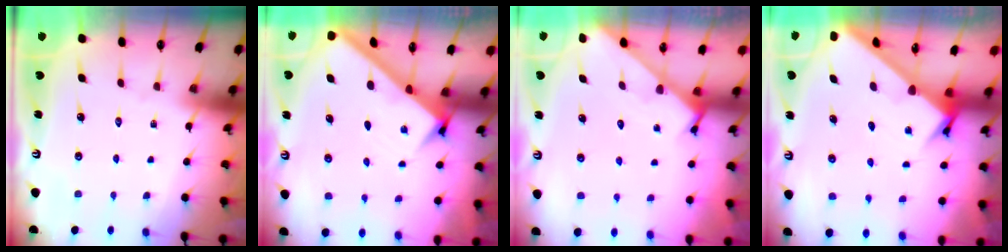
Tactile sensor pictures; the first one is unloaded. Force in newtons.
{"total": 2.9, "press": 2.9, "slide": 0.4}
{"total": 1.5, "press": 1.5, "slide": 0.1}
{"total": 2.6, "press": 2.6, "slide": 0.3}